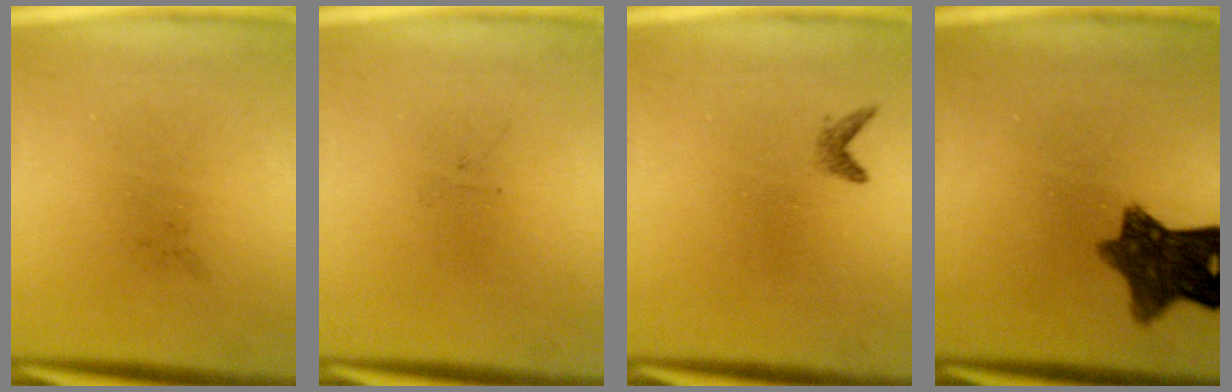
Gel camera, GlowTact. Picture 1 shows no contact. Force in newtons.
{"total": 0.0}
{"total": 0.9}
{"total": 9.2}